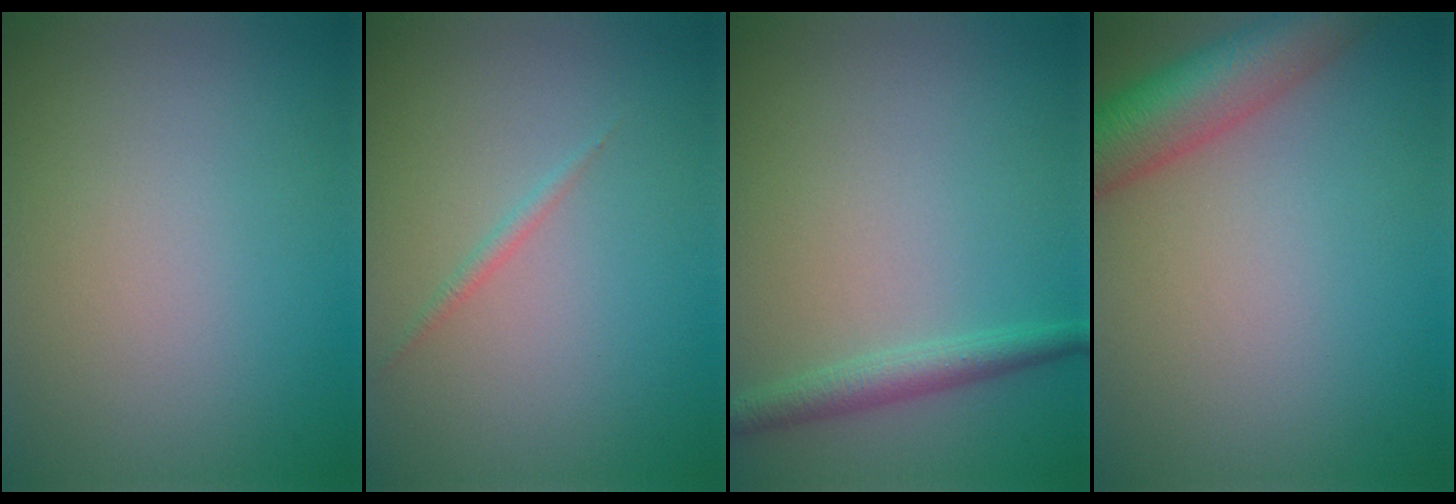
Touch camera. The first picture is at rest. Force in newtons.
{"total": 0.7, "press": 0.7, "slide": 0.0}
{"total": 2.3, "press": 2.2, "slide": 0.1}
{"total": 6.9, "press": 6.9, "slide": 0.5}